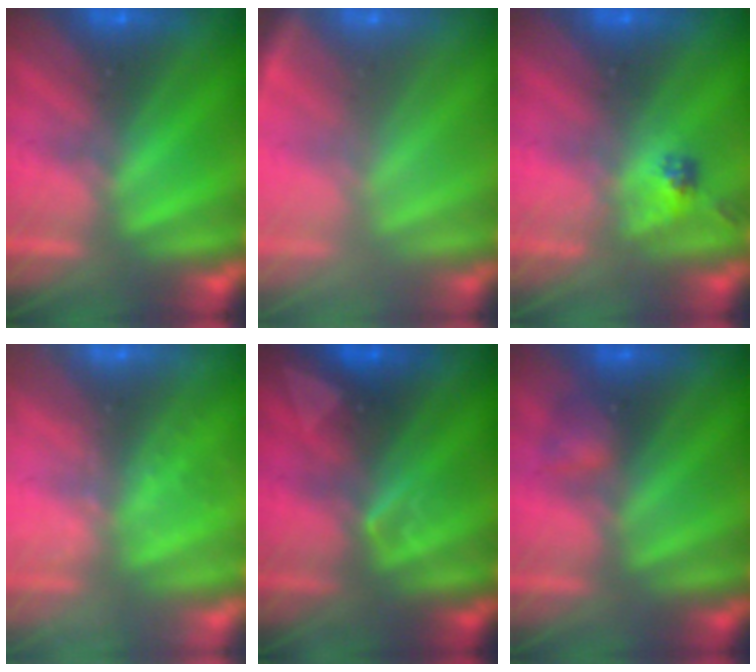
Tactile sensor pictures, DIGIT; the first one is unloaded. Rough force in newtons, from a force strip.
{"total": 2.5}
{"total": 2.3}
{"total": 2.3}
{"total": 2.4}
{"total": 1.9}